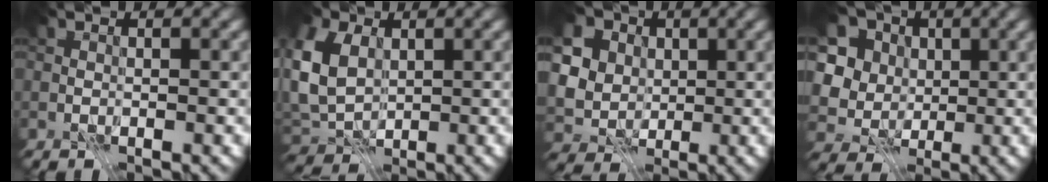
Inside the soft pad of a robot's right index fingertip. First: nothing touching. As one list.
[{"total": 7.0, "force": [1.2, 5.2, 4.5], "torque": [-0.117, 0.010, 0.015]}, {"total": 10.6, "force": [3.0, 8.8, 5.1], "torque": [-0.116, 0.018, 0.027]}, {"total": 9.6, "force": [1.9, 8.4, 4.3], "torque": [-0.122, 0.026, 0.004]}]